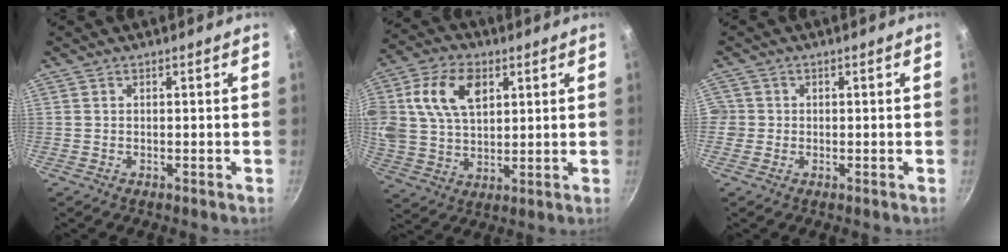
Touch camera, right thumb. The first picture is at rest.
{"total": 15.6, "force": [5.0, 10.2, 10.6], "torque": [-0.195, 0.007, 0.091]}
{"total": 2.4, "force": [-0.5, 2.4, 0.4], "torque": [0.005, 0.007, -0.012]}